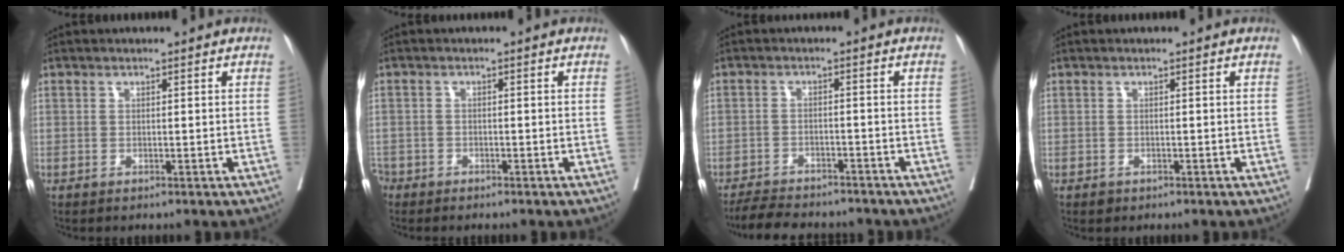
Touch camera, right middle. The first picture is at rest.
{"total": 3.1, "force": [-2.5, 1.8, 0.3], "torque": [-0.005, 0.003, -0.052]}
{"total": 9.3, "force": [-8.5, 2.0, 3.0], "torque": [-0.044, -0.004, -0.127]}
{"total": 0.7, "force": [-0.4, 0.5, 0.2], "torque": [-0.003, 0.001, -0.005]}